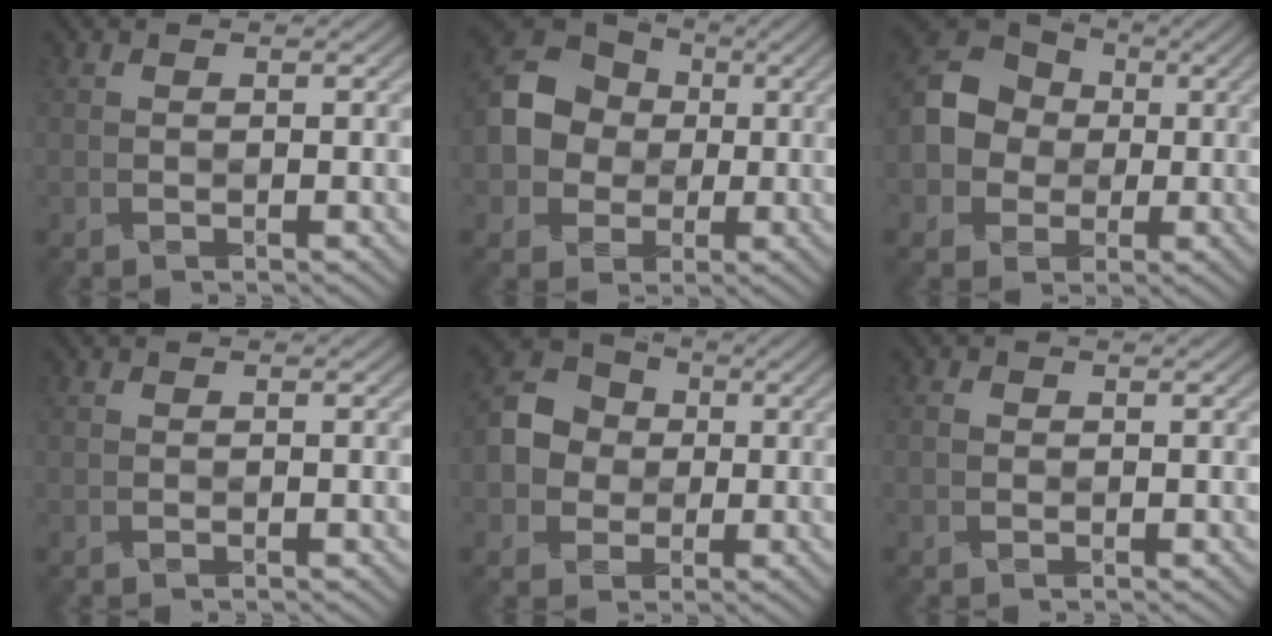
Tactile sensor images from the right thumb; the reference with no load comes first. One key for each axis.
{"total": 10.7, "fx": -0.3, "fy": 9.4, "fz": 5.1, "tx": -0.135, "ty": 0.003, "tz": -0.019}
{"total": 9.8, "fx": -0.6, "fy": 8.6, "fz": 4.6, "tx": -0.121, "ty": 0.004, "tz": -0.023}
{"total": 0.0}
{"total": 7.1, "fx": -0.5, "fy": 6.3, "fz": 3.1, "tx": -0.083, "ty": 0.009, "tz": -0.023}
{"total": 0.9, "fx": 0.0, "fy": 0.8, "fz": 0.4, "tx": -0.008, "ty": 0.001, "tz": -0.003}